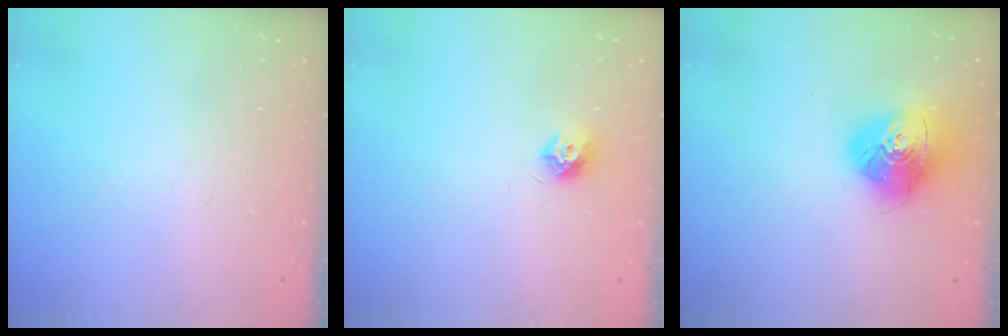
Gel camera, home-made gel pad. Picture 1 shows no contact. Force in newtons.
{"total": 7.3, "press": 7.2, "slide": 0.3}
{"total": 17.1, "press": 17.0, "slide": 2.2}